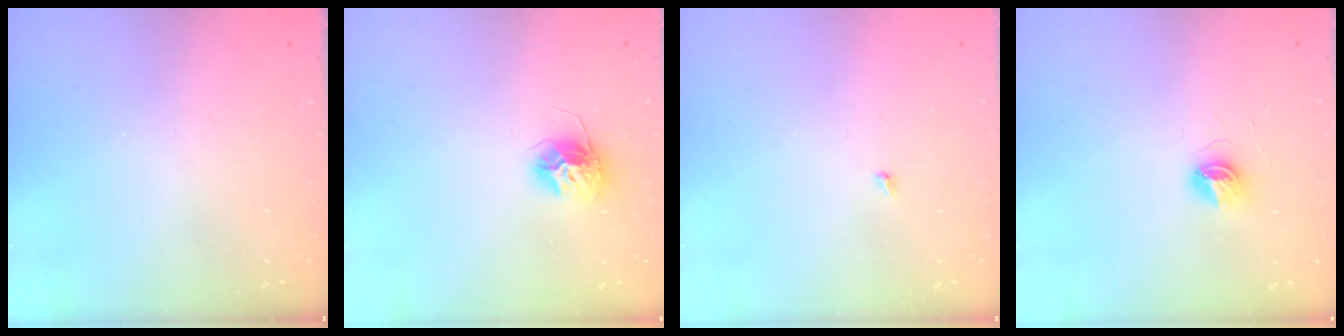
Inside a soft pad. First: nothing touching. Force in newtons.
{"total": 11.4, "press": 11.4, "slide": 0.9}
{"total": 1.9, "press": 1.9, "slide": 0.3}
{"total": 5.6, "press": 5.6, "slide": 0.5}